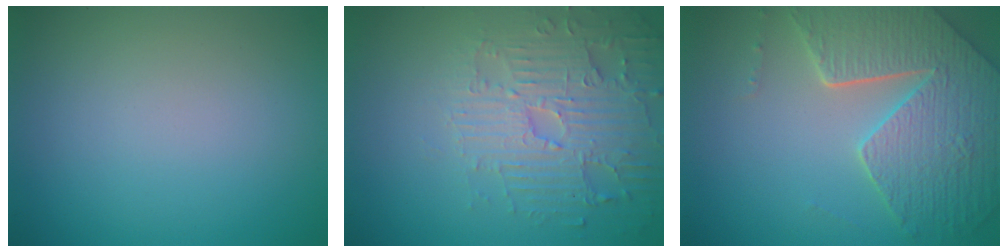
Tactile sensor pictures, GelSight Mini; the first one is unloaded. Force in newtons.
{"total": 4.5, "press": 4.1, "slide": 1.8}
{"total": 7.3, "press": 5.5, "slide": 4.7}